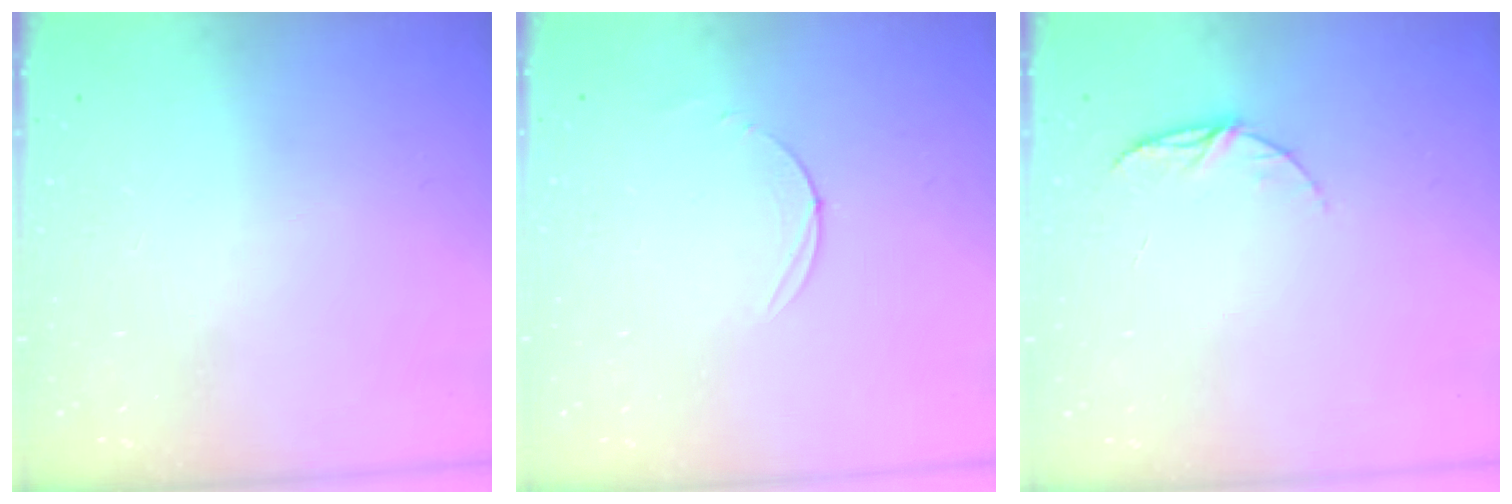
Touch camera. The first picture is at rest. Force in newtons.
{"total": 3.0, "press": 3.0, "slide": 0.3}
{"total": 5.6, "press": 5.6, "slide": 0.5}